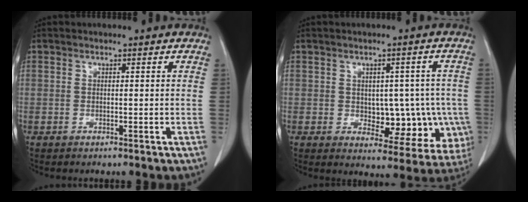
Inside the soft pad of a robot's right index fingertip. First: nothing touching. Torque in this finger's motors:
{"motor_torque": [0.11, 0.08, 0.10, 0.02]}